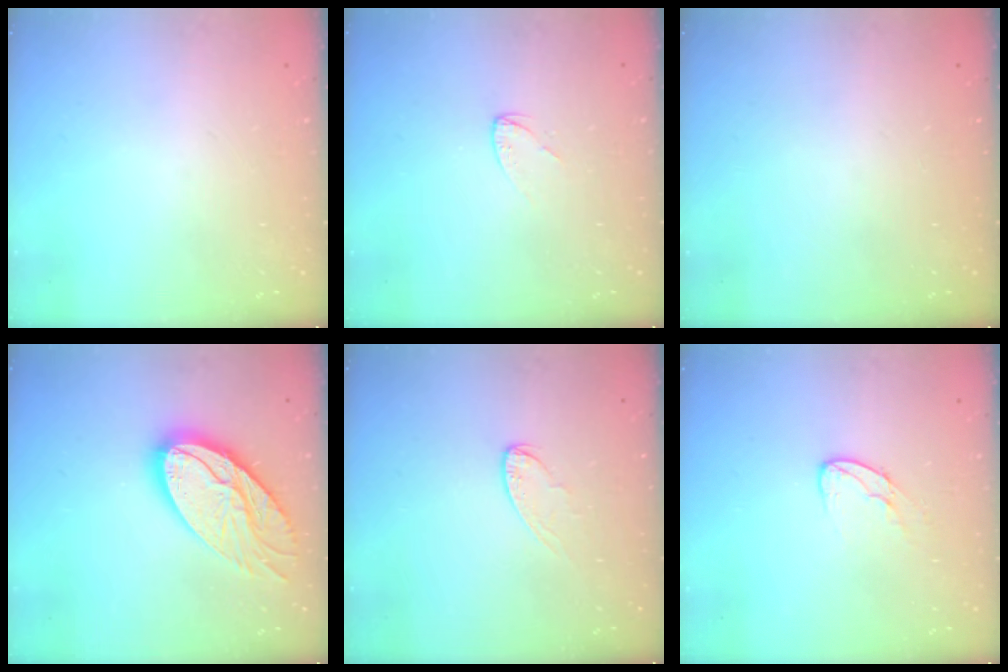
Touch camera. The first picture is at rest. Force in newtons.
{"total": 2.5, "press": 2.5, "slide": 0.2}
{"total": 0.0}
{"total": 19.2, "press": 19.1, "slide": 1.5}
{"total": 5.6, "press": 5.5, "slide": 0.5}
{"total": 6.6, "press": 6.6, "slide": 0.7}